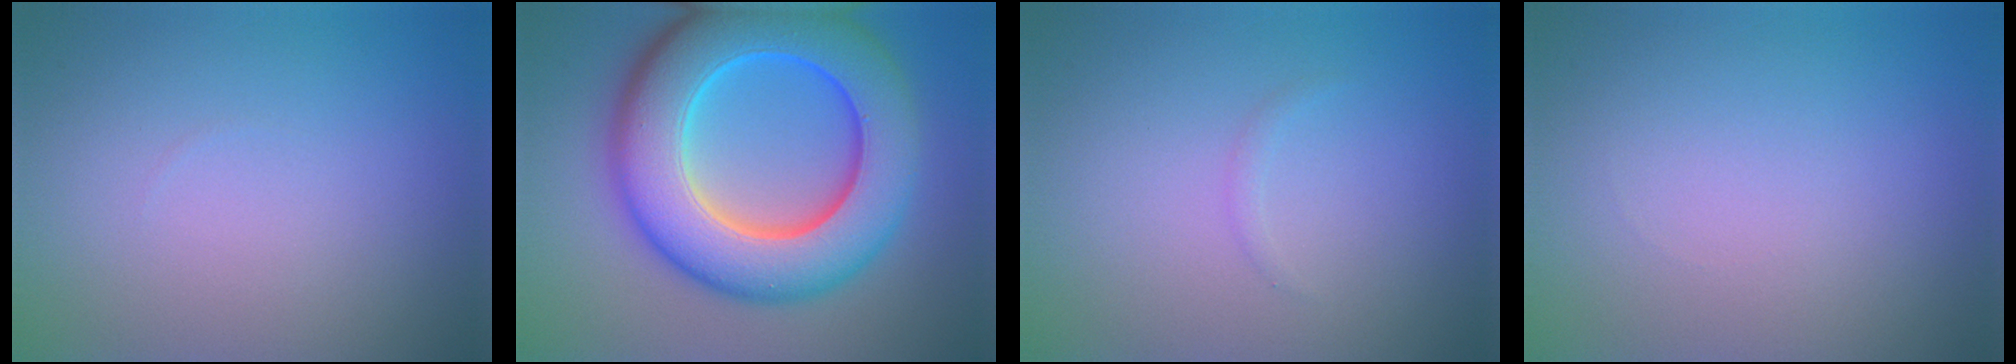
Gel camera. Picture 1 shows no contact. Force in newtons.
{"total": 13.6, "press": 13.6, "slide": 0.0}
{"total": 0.5, "press": 0.5, "slide": 0.0}
{"total": 0.0}